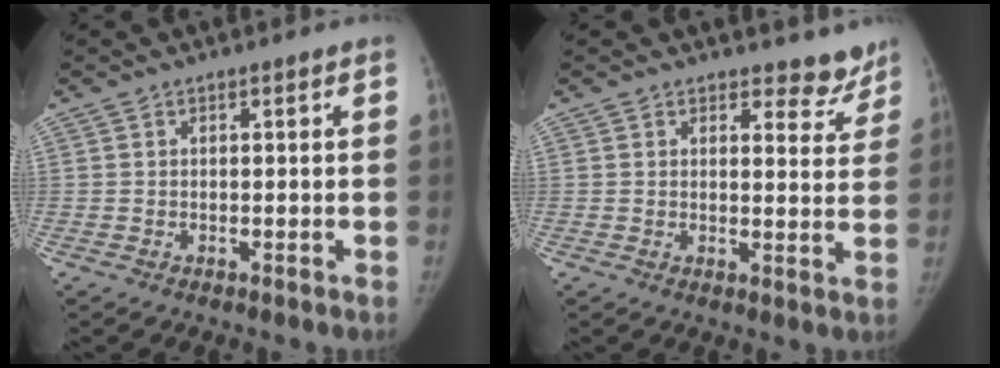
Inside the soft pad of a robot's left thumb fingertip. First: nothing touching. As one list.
[{"total": 5.5, "force": [4.8, 2.6, 0.6], "torque": [0.029, -0.036, 0.047]}]